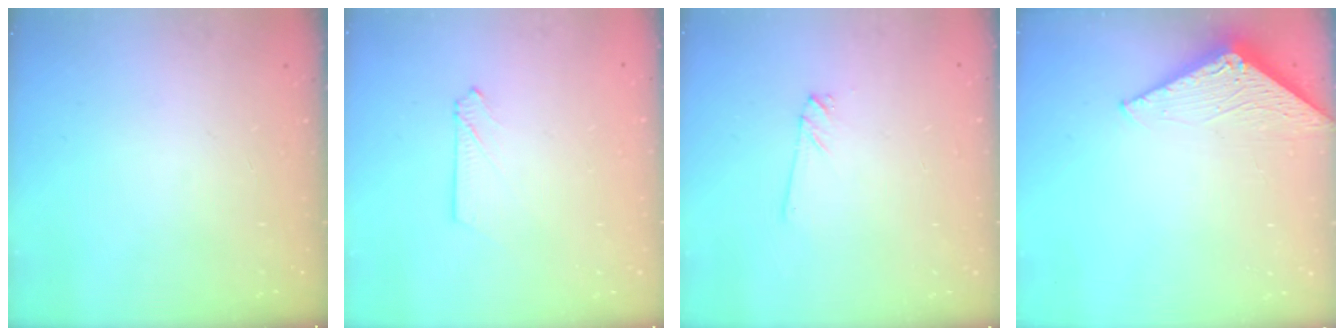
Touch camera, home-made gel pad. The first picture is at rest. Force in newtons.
{"total": 2.2, "press": 2.2, "slide": 0.2}
{"total": 1.2, "press": 1.2, "slide": 0.1}
{"total": 3.2, "press": 3.1, "slide": 0.2}